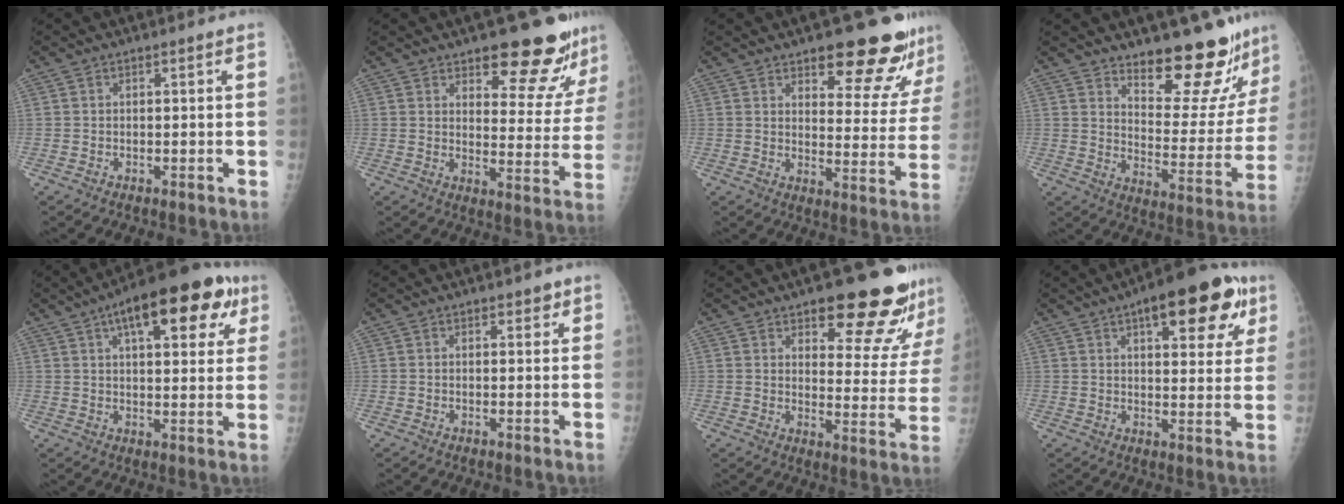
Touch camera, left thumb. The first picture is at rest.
{"total": 15.2, "force": [11.9, 5.1, 8.0], "torque": [-0.053, -0.088, 0.149]}
{"total": 15.9, "force": [12.0, 5.2, 9.0], "torque": [-0.068, -0.082, 0.152]}
{"total": 18.2, "force": [15.4, 5.2, 8.2], "torque": [-0.061, -0.134, 0.210]}
{"total": 18.9, "force": [8.9, 7.7, 14.8], "torque": [-0.182, 0.002, 0.122]}
{"total": 1.7, "force": [1.1, 0.9, 0.8], "torque": [0.005, -0.004, 0.011]}
{"total": 18.0, "force": [13.5, 5.9, 10.4], "torque": [-0.085, -0.088, 0.170]}
{"total": 17.6, "force": [8.7, 7.0, 13.6], "torque": [-0.145, -0.012, 0.114]}